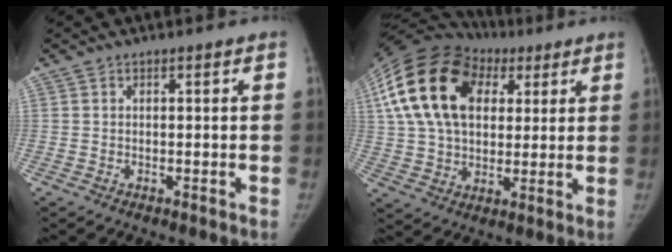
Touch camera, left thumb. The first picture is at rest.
{"total": 23.7, "force": [7.5, 16.1, 15.6], "torque": [-0.292, 0.031, 0.129]}